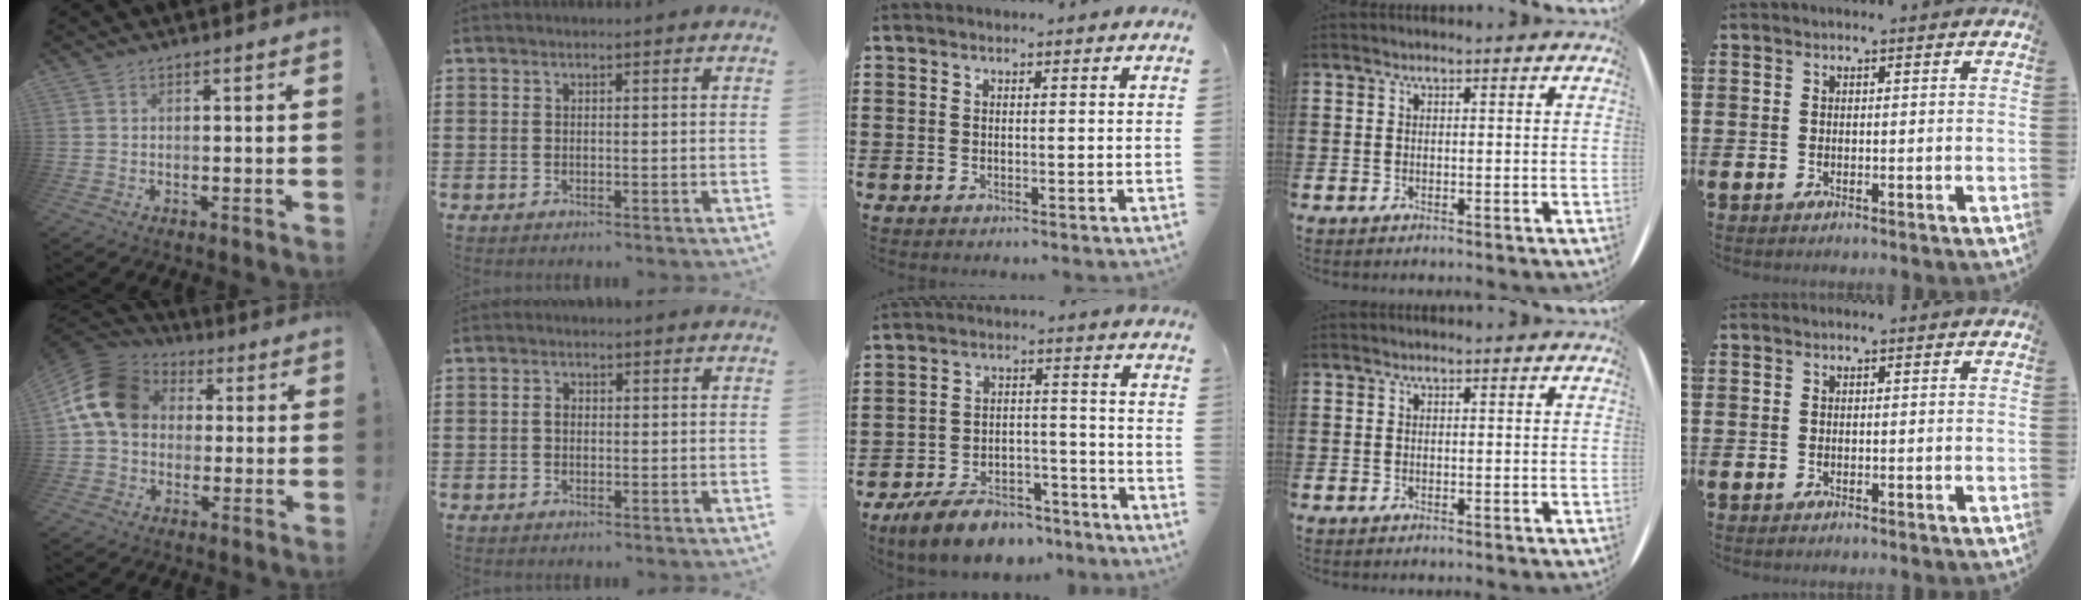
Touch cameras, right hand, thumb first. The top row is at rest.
{"thumb": {"total": 16.7, "force": [3.5, 12.7, 10.3], "torque": [-0.182, 0.008, 0.072]}, "index": {"total": 1.3, "force": [0.0, 0.9, 1.0], "torque": [-0.020, 0.004, -0.001]}, "middle": {"total": 7.9, "force": [-7.1, 2.3, 2.6], "torque": [-0.044, 0.024, -0.134]}}